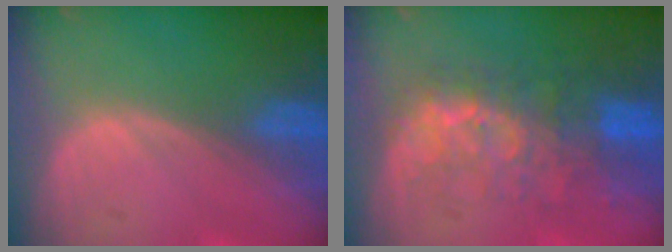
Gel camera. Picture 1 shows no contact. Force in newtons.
{"total": 9.9, "press": 8.6, "slide": 4.9}